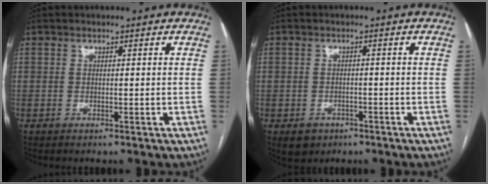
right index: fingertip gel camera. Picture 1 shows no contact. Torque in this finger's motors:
{"motor_torque": [0.02, -0.02, -0.55, -0.16]}